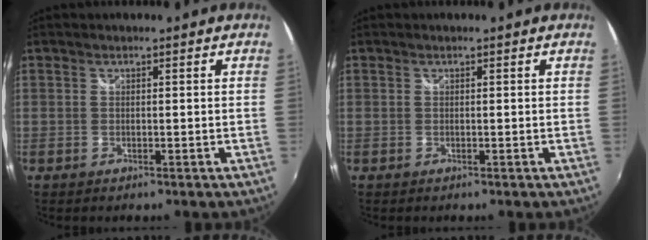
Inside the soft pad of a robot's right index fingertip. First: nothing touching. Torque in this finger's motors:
{"motor_torque": [0.00, 0.00, 0.00, 0.00]}